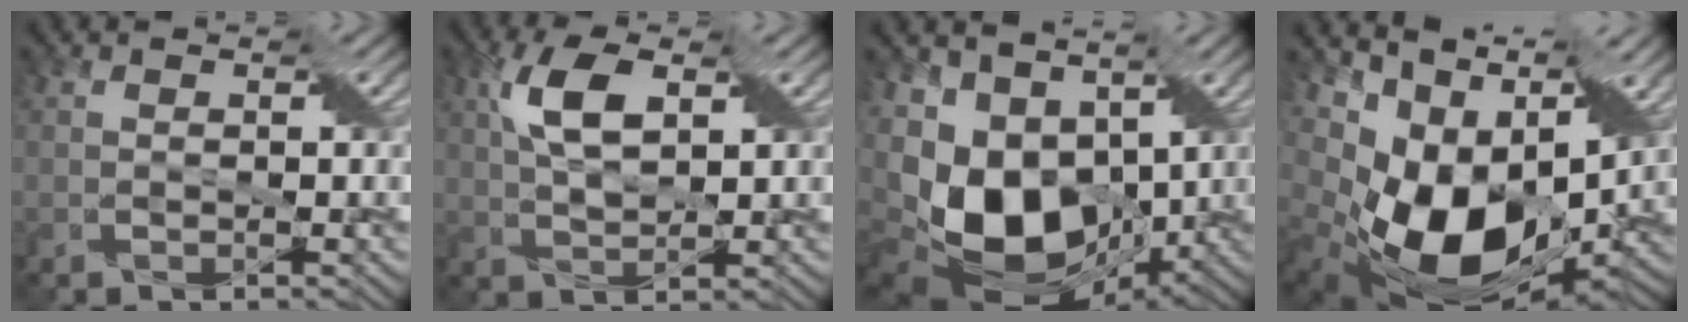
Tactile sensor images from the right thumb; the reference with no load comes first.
{"total": 6.2, "force": [2.4, 2.8, 5.0], "torque": [-0.113, 0.007, 0.043]}
{"total": 15.9, "force": [-0.4, 11.2, 11.2], "torque": [-0.269, -0.037, 0.006]}
{"total": 16.5, "force": [1.4, 11.5, 11.7], "torque": [-0.249, -0.033, 0.047]}